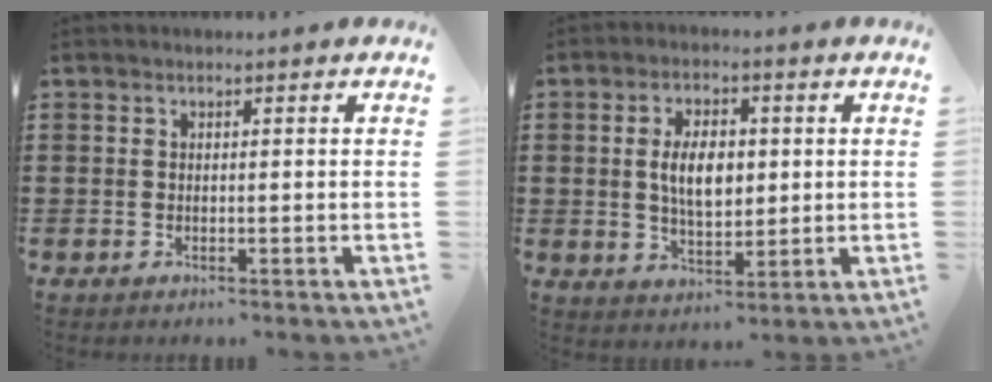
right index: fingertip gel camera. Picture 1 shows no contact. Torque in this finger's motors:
{"motor_torque": [1.25, 0.20, 0.47, 0.17]}